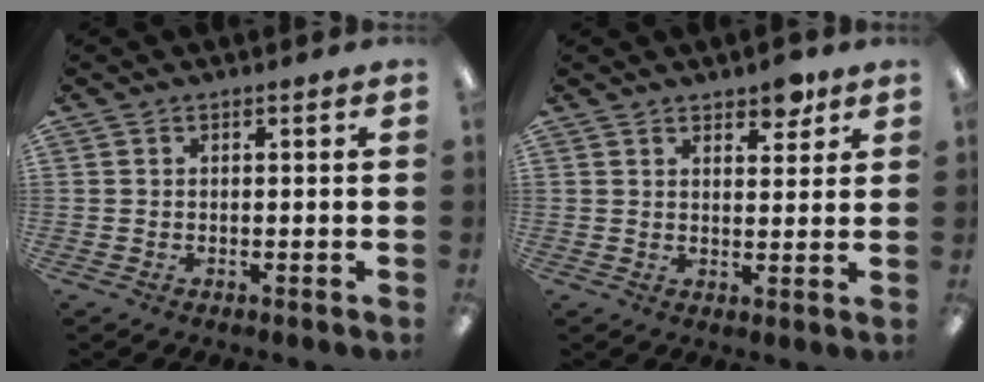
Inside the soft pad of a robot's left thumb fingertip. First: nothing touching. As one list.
[{"total": 5.2, "force": [4.1, 2.2, 2.3], "torque": [-0.012, -0.024, 0.067]}]